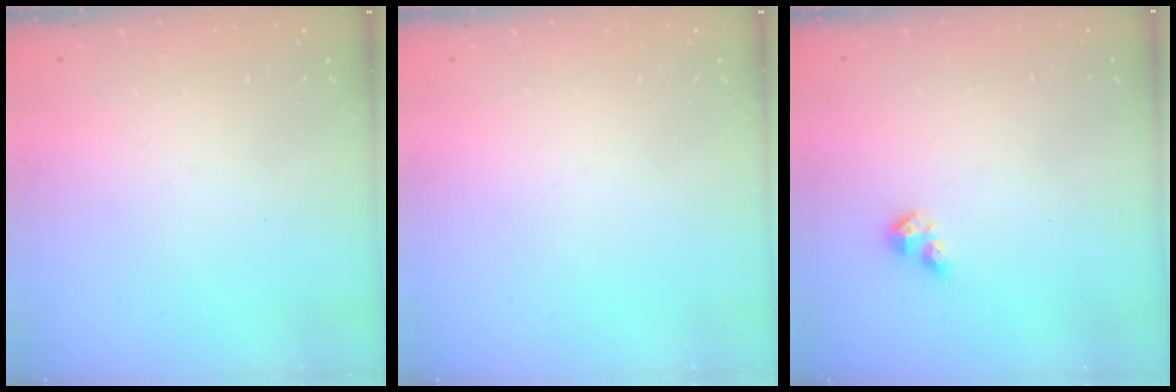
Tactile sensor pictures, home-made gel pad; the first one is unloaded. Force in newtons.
{"total": 0.0}
{"total": 2.9, "press": 2.8, "slide": 0.6}